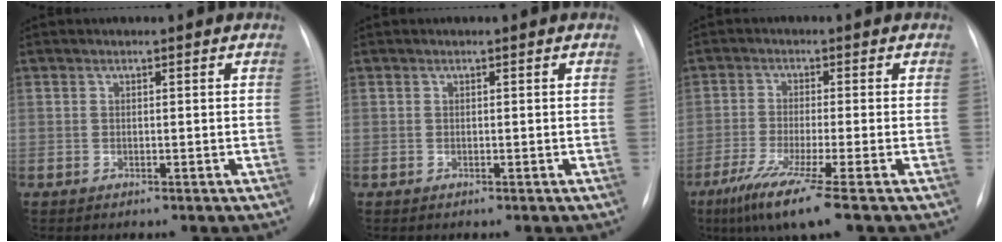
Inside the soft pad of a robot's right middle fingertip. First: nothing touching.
{"total": 0.0}
{"total": 8.6, "force": [-5.4, -0.8, 6.7], "torque": [-0.123, -0.030, -0.098]}